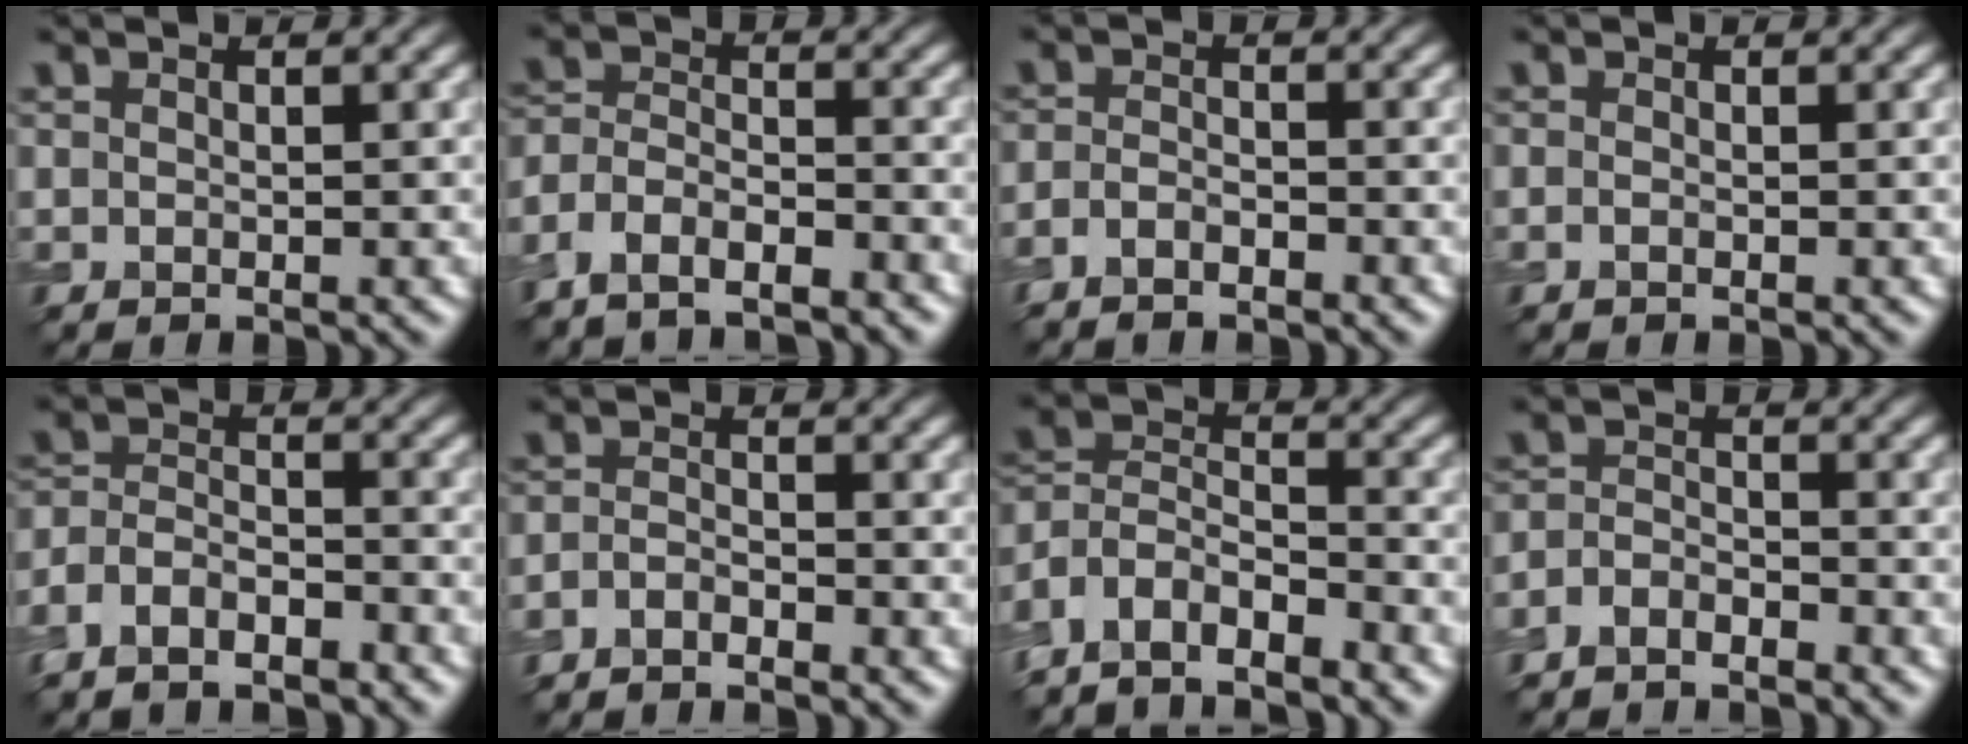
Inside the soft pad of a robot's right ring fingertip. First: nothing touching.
{"total": 4.5, "force": [-3.9, 1.7, 1.6], "torque": [-0.022, -0.003, -0.082]}
{"total": 2.0, "force": [-1.8, 0.5, 0.7], "torque": [-0.015, -0.002, -0.040]}
{"total": 0.0}
{"total": 4.9, "force": [-4.1, 2.0, 1.8], "torque": [-0.030, -0.003, -0.086]}
{"total": 1.8, "force": [-1.7, 0.2, 0.3], "torque": [-0.008, -0.002, -0.041]}
{"total": 6.5, "force": [-5.3, 2.6, 2.8], "torque": [-0.052, -0.004, -0.108]}
{"total": 2.8, "force": [-2.7, 0.7, 0.4], "torque": [-0.007, -0.003, -0.061]}